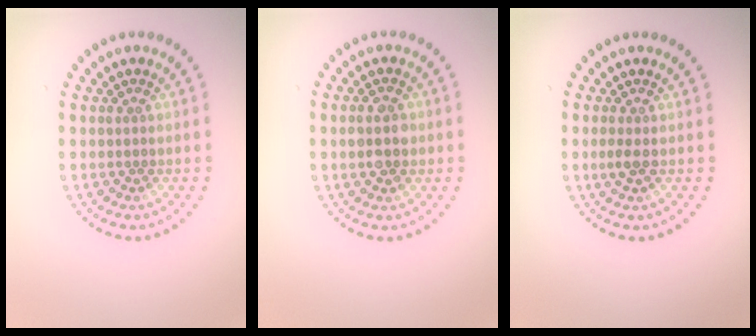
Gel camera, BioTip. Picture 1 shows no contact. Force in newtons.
{"total": 2.8, "press": 2.8, "slide": 0.2}
{"total": 1.0, "press": 1.0, "slide": 0.3}